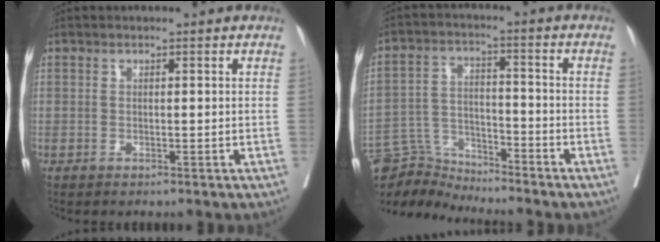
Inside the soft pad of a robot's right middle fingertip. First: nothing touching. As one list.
[{"total": 6.9, "force": [-6.8, 0.7, -1.2], "torque": [0.016, 0.018, -0.126]}]